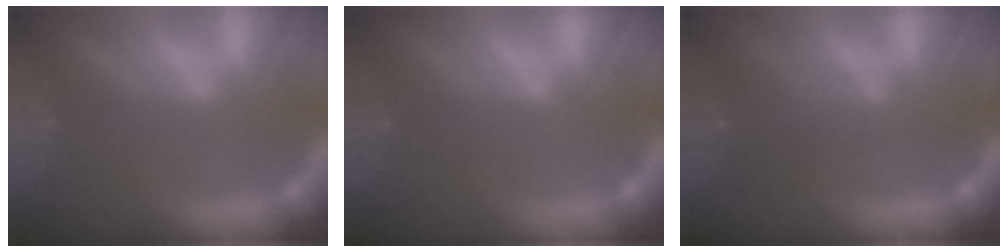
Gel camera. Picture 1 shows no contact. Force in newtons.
{"total": 0.0}
{"total": 3.0}